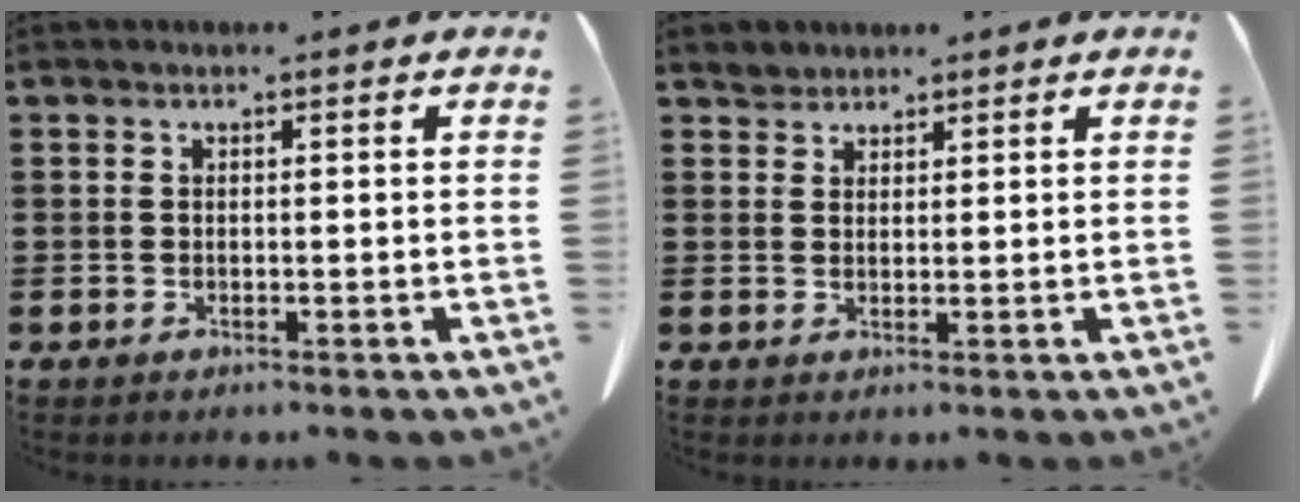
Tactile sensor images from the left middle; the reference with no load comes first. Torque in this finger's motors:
{"motor_torque": [0.43, 0.42, 0.00, 0.01]}